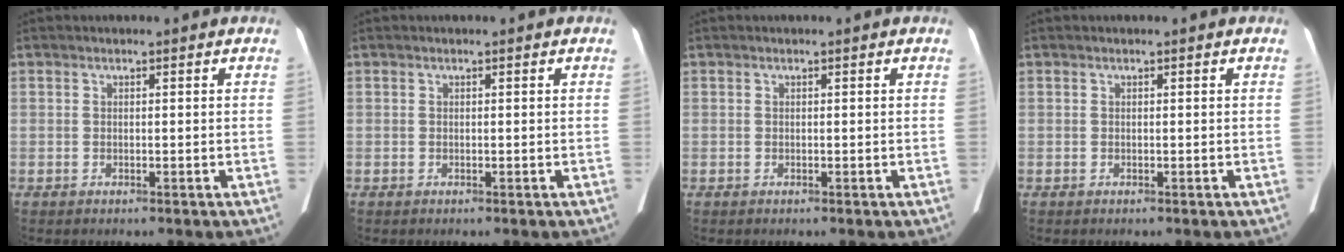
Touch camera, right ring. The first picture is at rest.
{"total": 0.0}
{"total": 0.0}
{"total": 0.0}